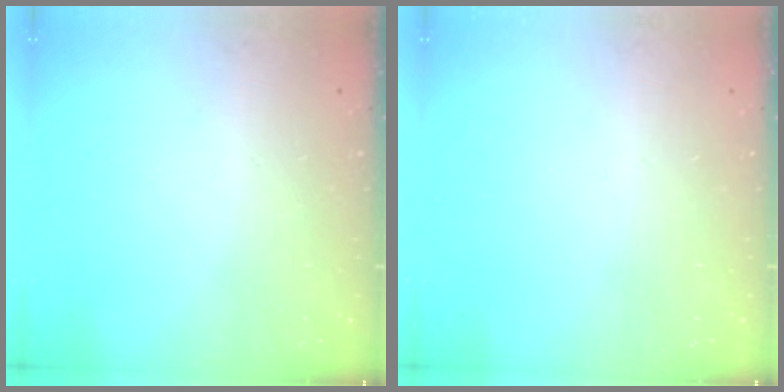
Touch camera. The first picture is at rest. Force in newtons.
{"total": 0.0}